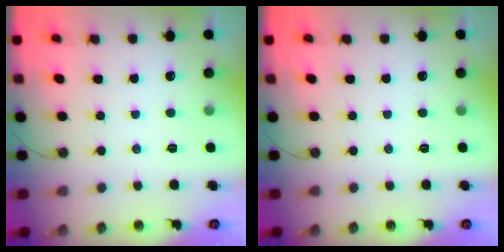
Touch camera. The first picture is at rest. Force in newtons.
{"total": 0.0}